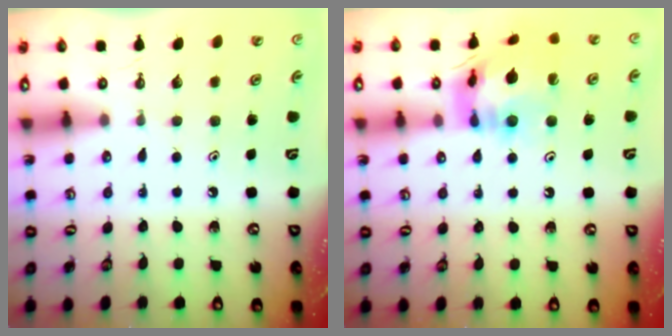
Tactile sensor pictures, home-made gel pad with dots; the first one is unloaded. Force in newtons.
{"total": 15.1, "press": 15.0, "slide": 1.6}